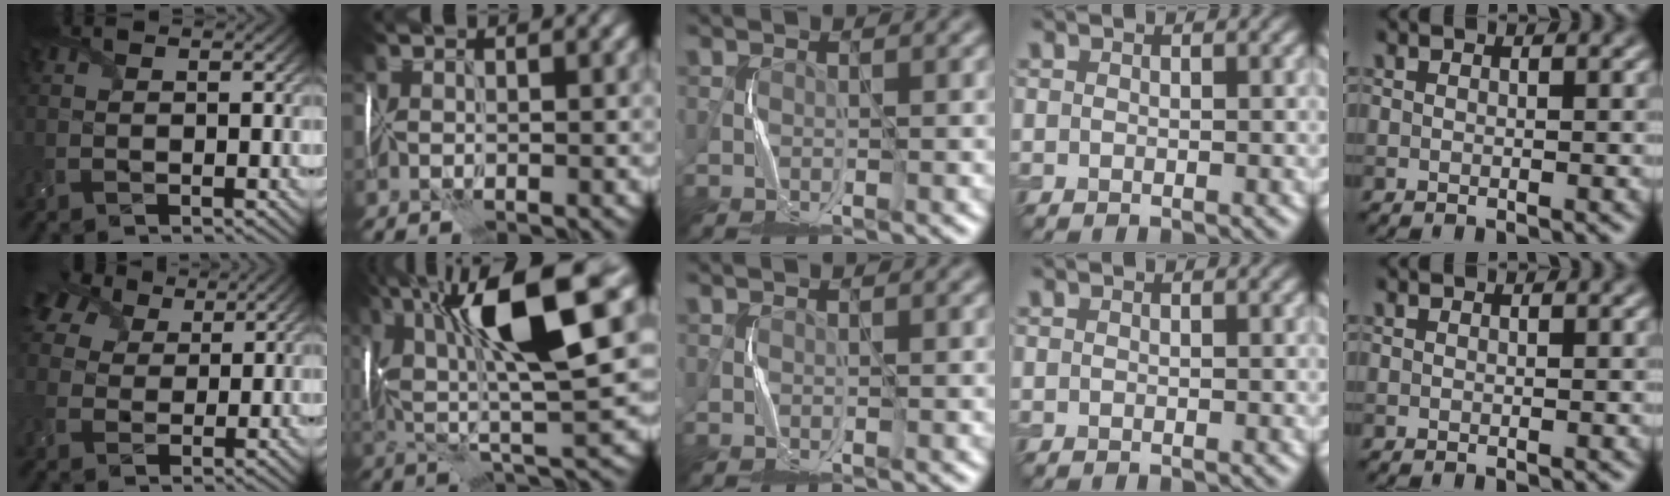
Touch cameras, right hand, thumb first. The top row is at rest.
{"thumb": {"total": 8.6, "force": [5.5, 5.2, 3.9], "torque": [-0.107, 0.023, 0.089]}, "index": {"total": 13.5, "force": [3.8, 3.5, 12.4], "torque": [-0.223, 0.016, 0.060]}}